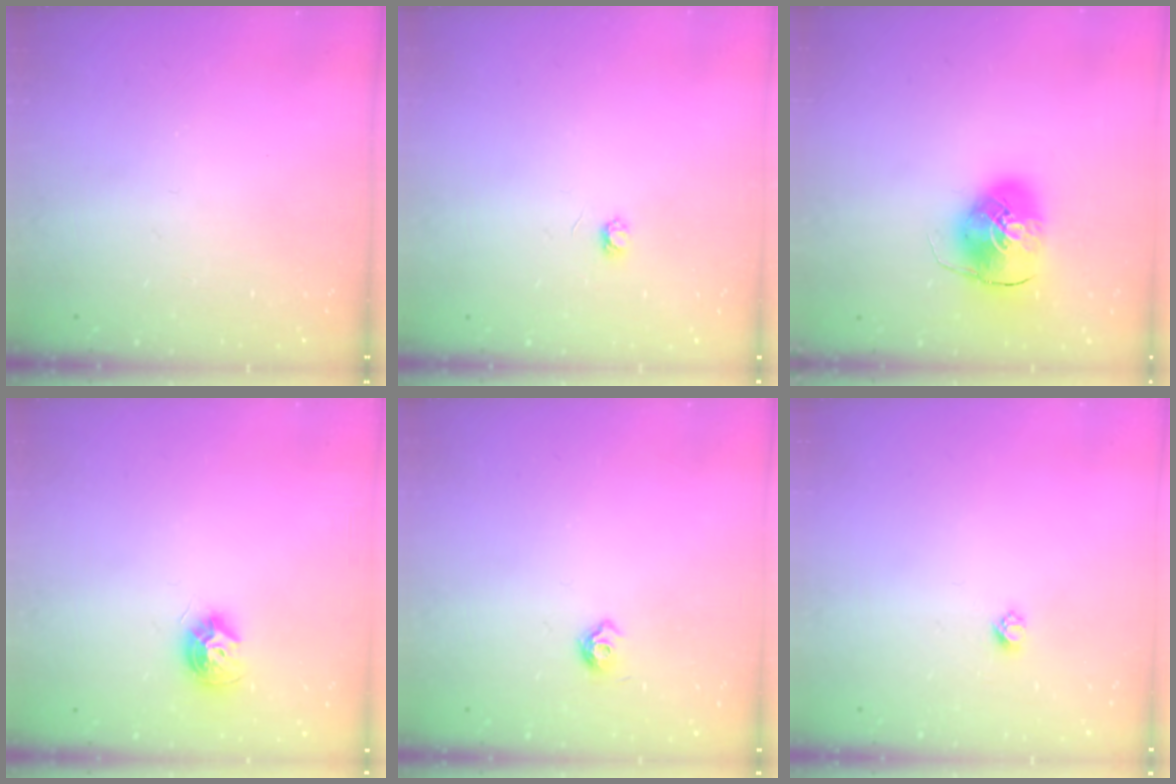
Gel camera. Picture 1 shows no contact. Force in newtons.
{"total": 2.9, "press": 2.9, "slide": 0.3}
{"total": 9.5, "press": 9.4, "slide": 1.5}
{"total": 8.9, "press": 8.9, "slide": 0.5}
{"total": 5.6, "press": 5.5, "slide": 1.0}
{"total": 2.4, "press": 2.4, "slide": 0.2}